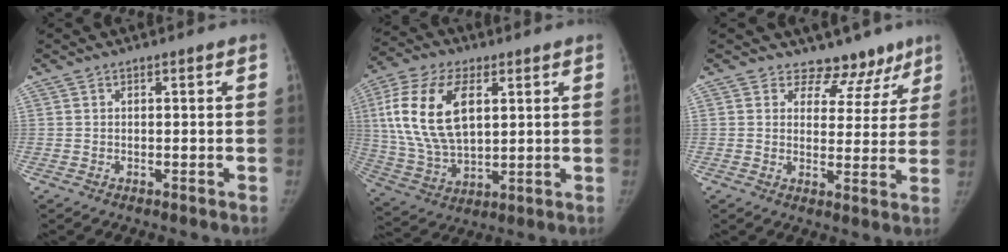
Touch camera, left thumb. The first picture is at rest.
{"total": 18.5, "force": [4.9, 10.3, 14.6], "torque": [-0.281, -0.007, 0.096]}
{"total": 9.2, "force": [7.3, 5.6, 0.9], "torque": [0.039, -0.039, 0.082]}